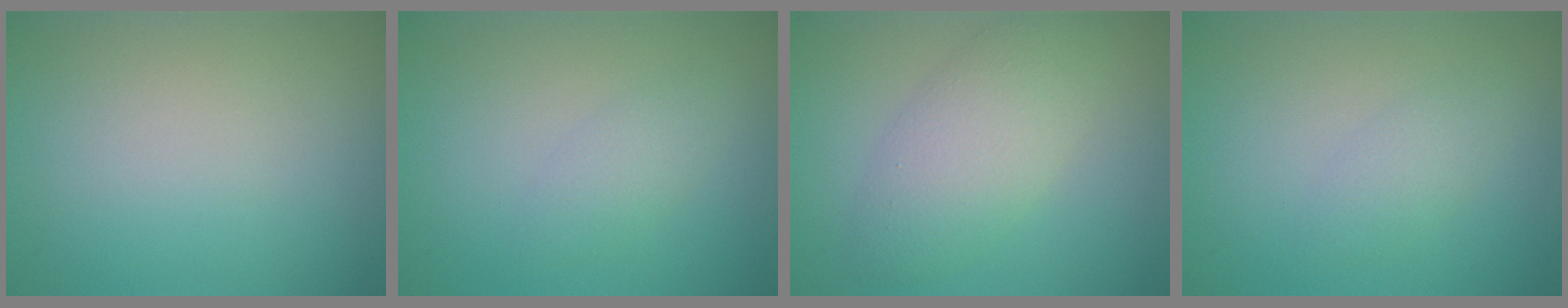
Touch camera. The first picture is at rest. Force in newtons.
{"total": 1.6, "press": 1.6, "slide": 0.0}
{"total": 4.6, "press": 4.6, "slide": 0.0}
{"total": 1.6, "press": 1.6, "slide": 0.0}